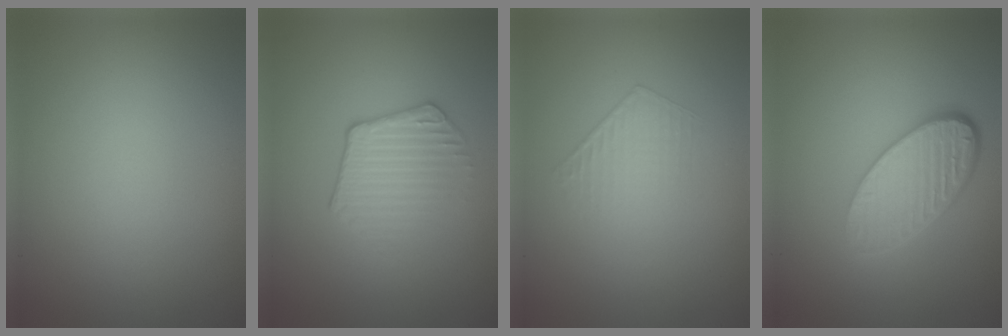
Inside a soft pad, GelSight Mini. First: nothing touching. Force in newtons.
{"total": 2.3, "press": 1.8, "slide": 1.4}
{"total": 1.0, "press": 0.4, "slide": 0.9}
{"total": 5.3, "press": 3.8, "slide": 3.7}